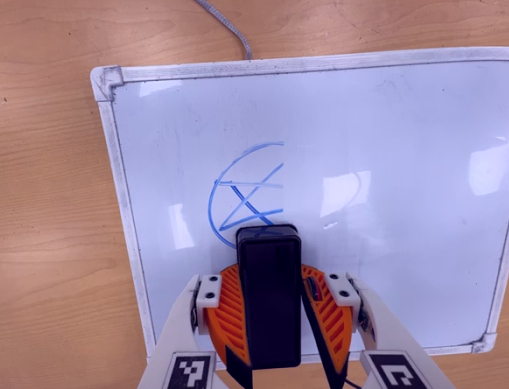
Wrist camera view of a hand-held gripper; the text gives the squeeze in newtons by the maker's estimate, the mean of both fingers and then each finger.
{"total": 7.3, "left": 7.9, "right": 6.7}